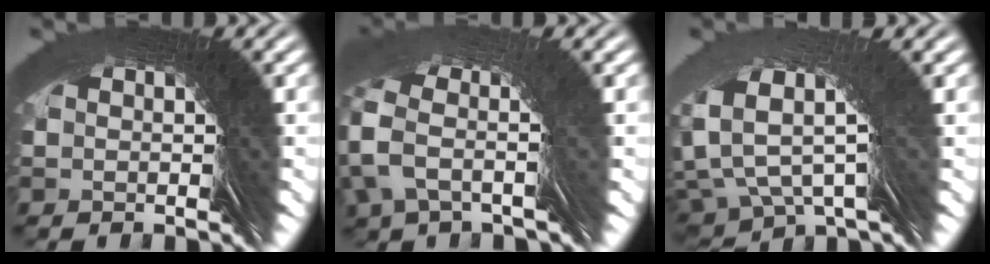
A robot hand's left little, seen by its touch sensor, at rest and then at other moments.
{"total": 4.2, "force": [3.7, -1.8, -0.1], "torque": [-0.002, 0.062, 0.041]}
{"total": 1.9, "force": [1.8, -0.4, 0.5], "torque": [-0.029, 0.024, 0.021]}